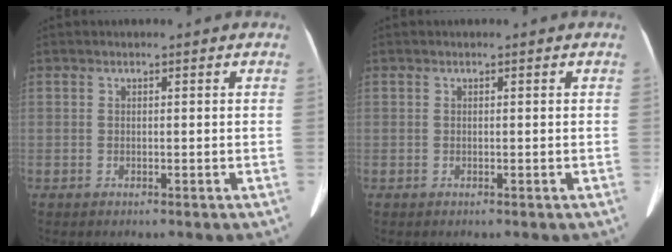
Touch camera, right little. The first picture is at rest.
{"total": 0.0}